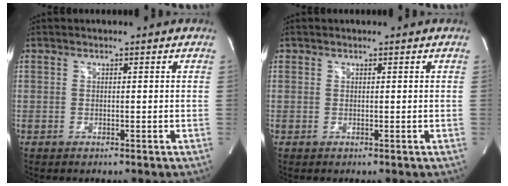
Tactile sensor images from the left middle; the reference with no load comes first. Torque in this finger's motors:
{"motor_torque": [0.01, 0.01, -0.06, 0.01]}